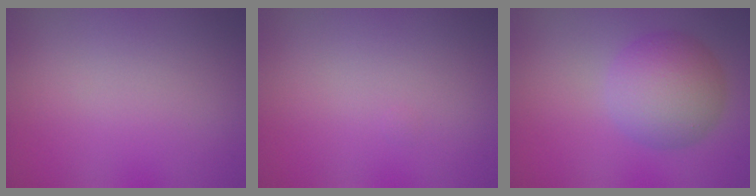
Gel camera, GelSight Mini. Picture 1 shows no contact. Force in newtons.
{"total": 0.0}
{"total": 5.1, "press": 5.1, "slide": 0.3}